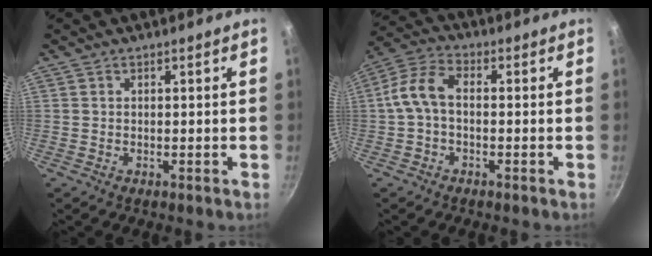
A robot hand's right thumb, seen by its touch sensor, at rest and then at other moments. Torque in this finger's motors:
{"motor_torque": [-0.14, 0.42, 0.73, -0.06, 0.08]}